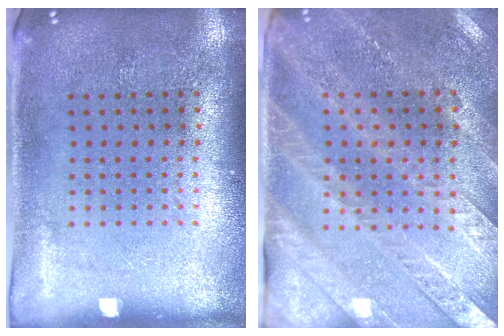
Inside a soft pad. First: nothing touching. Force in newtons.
{"total": 2.9, "press": 2.7, "slide": 1.3}